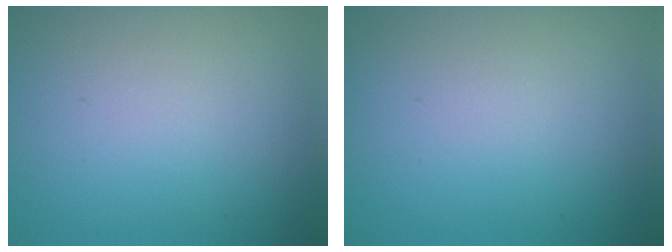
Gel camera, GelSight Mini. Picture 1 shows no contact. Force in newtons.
{"total": 0.0}